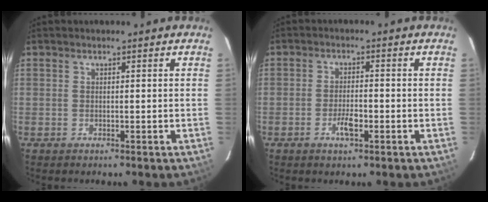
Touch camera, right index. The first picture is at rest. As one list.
[{"total": 3.2, "force": [-1.4, 0.8, 2.8], "torque": [-0.054, 0.001, -0.025]}]